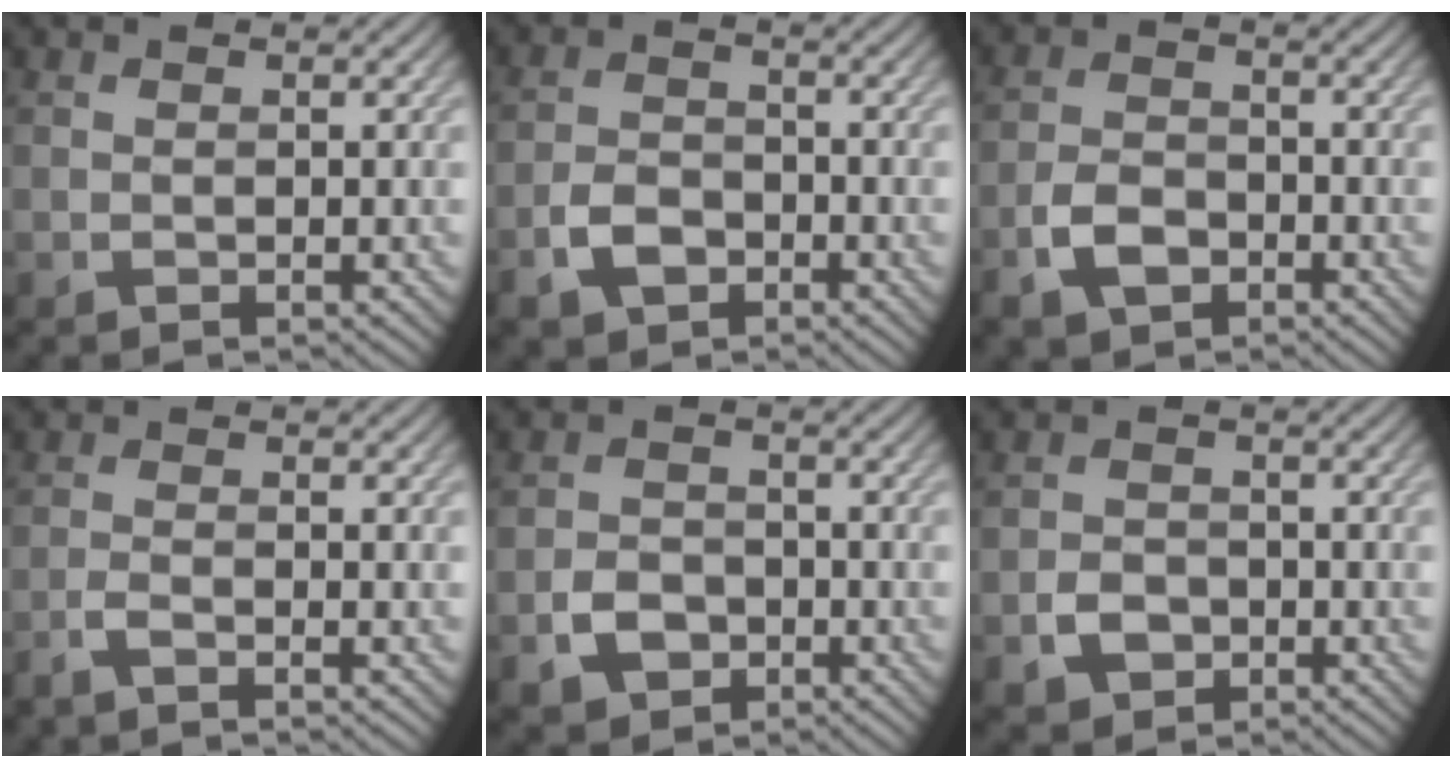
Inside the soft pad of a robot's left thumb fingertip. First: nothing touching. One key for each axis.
{"total": 4.4, "fx": -2.5, "fy": 2.8, "fz": 2.2, "tx": -0.048, "ty": -0.003, "tz": -0.055}
{"total": 4.7, "fx": -2.6, "fy": 2.8, "fz": 2.7, "tx": -0.057, "ty": -0.004, "tz": -0.057}
{"total": 2.0, "fx": -1.5, "fy": 0.2, "fz": 1.2, "tx": -0.026, "ty": -0.002, "tz": -0.040}
{"total": 3.8, "fx": -1.8, "fy": 2.9, "fz": 1.7, "tx": -0.035, "ty": -0.005, "tz": -0.036}
{"total": 3.1, "fx": -1.3, "fy": 2.5, "fz": 1.3, "tx": -0.024, "ty": -0.002, "tz": -0.026}